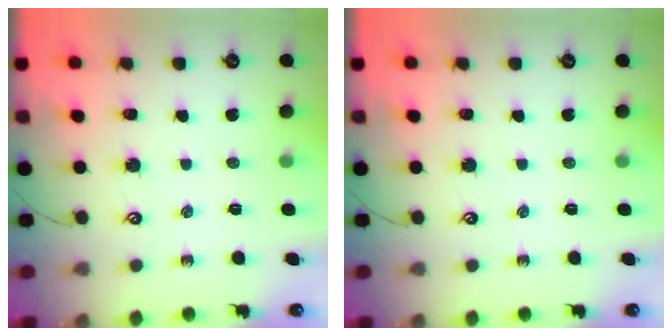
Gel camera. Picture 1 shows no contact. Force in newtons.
{"total": 0.0}